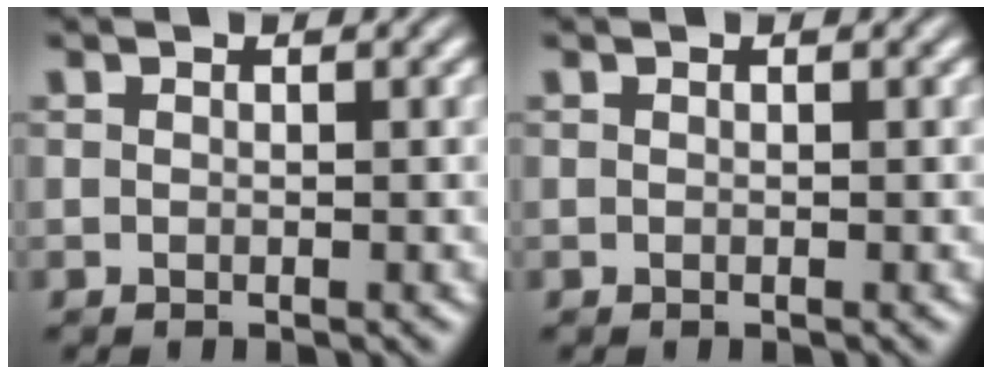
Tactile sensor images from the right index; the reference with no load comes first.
{"total": 0.0}